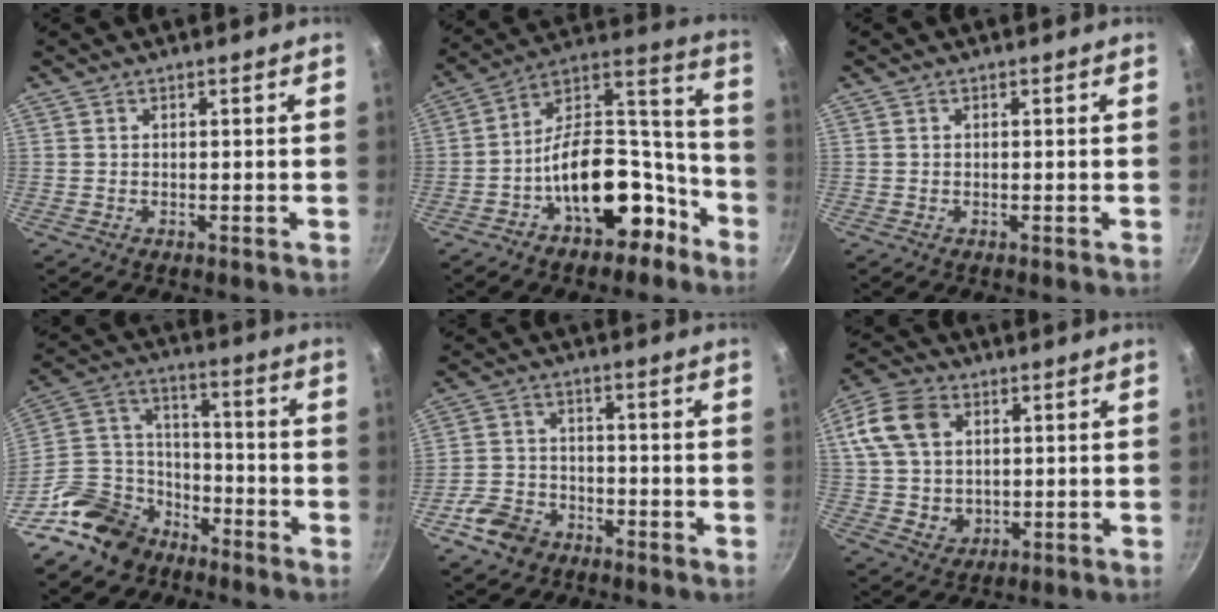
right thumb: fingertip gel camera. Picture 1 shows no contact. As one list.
[{"total": 19.8, "force": [-9.4, 11.3, 13.2], "torque": [-0.140, 0.110, -0.146]}, {"total": 0.0}, {"total": 15.8, "force": [-10.4, 10.5, 5.8], "torque": [-0.078, 0.089, -0.195]}, {"total": 7.4, "force": [-4.3, 5.3, 2.9], "torque": [-0.047, 0.035, -0.085]}, {"total": 14.4, "force": [3.7, 10.9, 8.6], "torque": [-0.157, 0.001, 0.069]}]